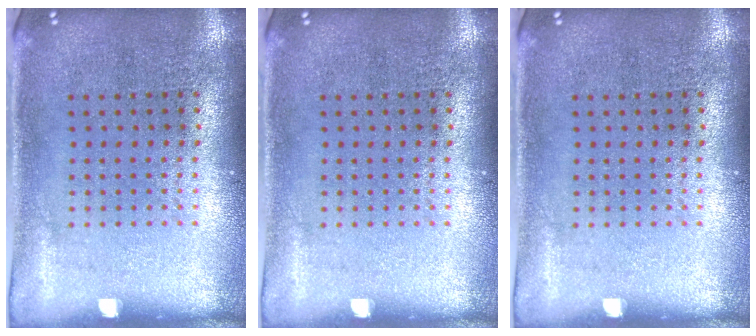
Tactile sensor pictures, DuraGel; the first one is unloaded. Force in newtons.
{"total": 0.0}
{"total": 0.0}